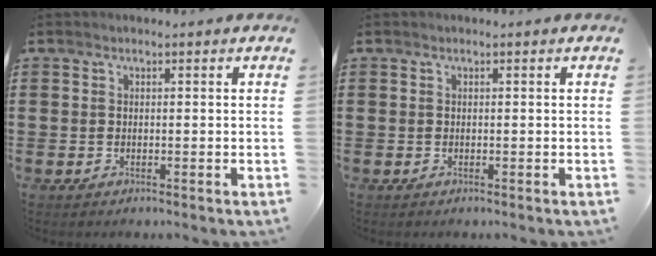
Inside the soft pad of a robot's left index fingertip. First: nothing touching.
{"total": 0.0}